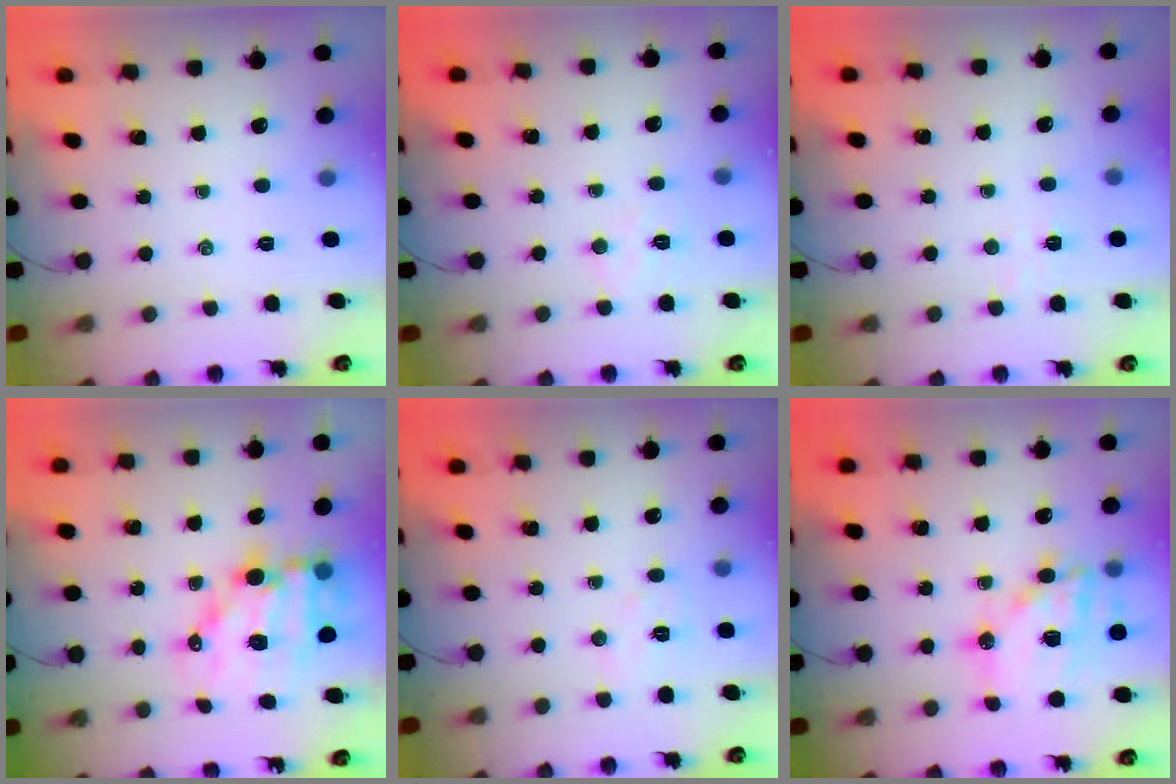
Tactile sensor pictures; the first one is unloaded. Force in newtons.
{"total": 5.1, "press": 5.0, "slide": 1.0}
{"total": 2.4, "press": 2.3, "slide": 0.6}
{"total": 11.7, "press": 11.2, "slide": 3.2}
{"total": 4.0, "press": 3.9, "slide": 0.8}
{"total": 16.9, "press": 16.5, "slide": 3.6}